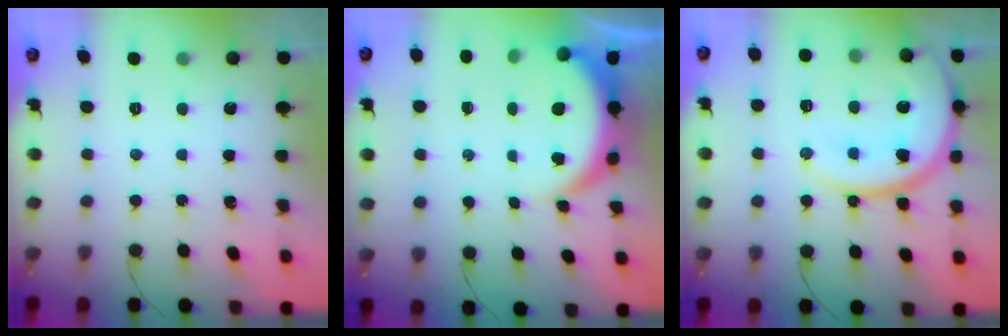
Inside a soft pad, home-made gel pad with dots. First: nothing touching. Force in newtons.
{"total": 5.8, "press": 5.8, "slide": 0.8}
{"total": 18.1, "press": 18.0, "slide": 2.3}